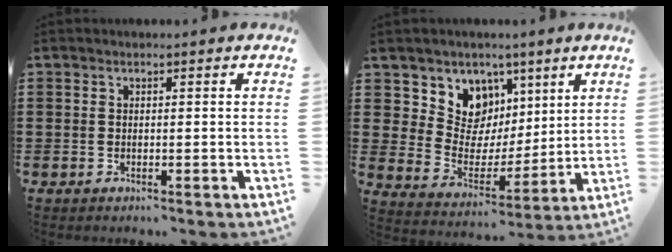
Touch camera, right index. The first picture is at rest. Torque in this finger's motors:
{"motor_torque": [0.75, -0.27, 0.24, 0.08]}